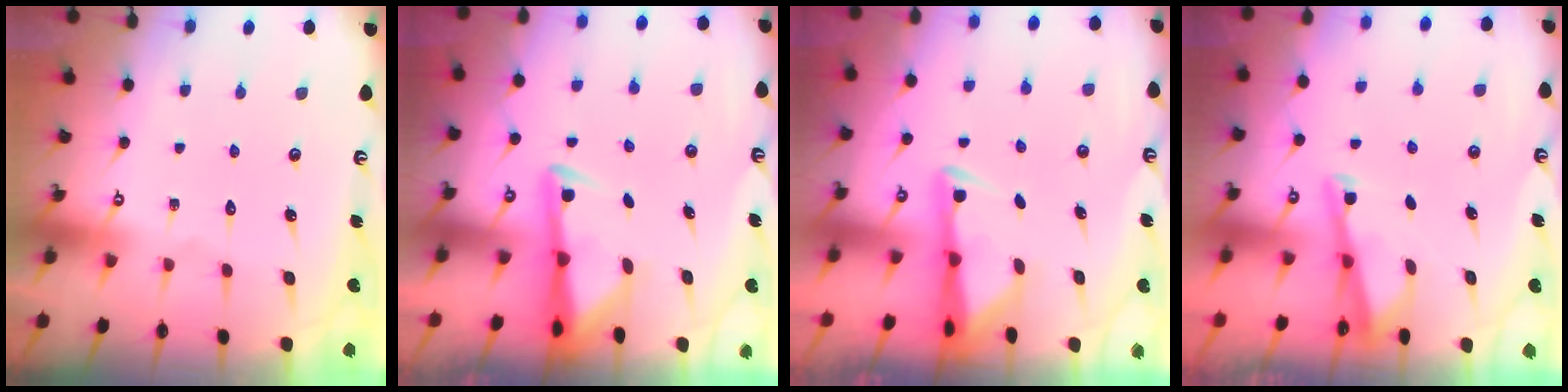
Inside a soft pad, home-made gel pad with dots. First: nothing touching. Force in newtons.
{"total": 2.9, "press": 2.8, "slide": 0.5}
{"total": 3.0, "press": 2.9, "slide": 0.5}
{"total": 3.1, "press": 3.1, "slide": 0.3}